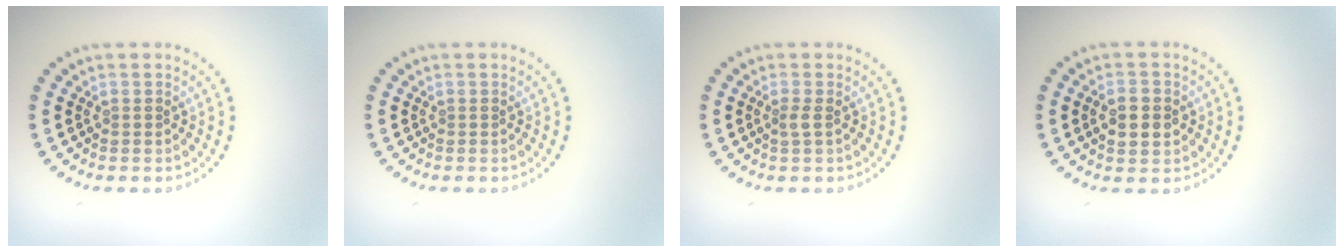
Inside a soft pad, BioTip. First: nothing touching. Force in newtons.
{"total": 0.0}
{"total": 1.0, "press": 0.7, "slide": 0.7}
{"total": 2.9, "press": 2.9, "slide": 0.1}